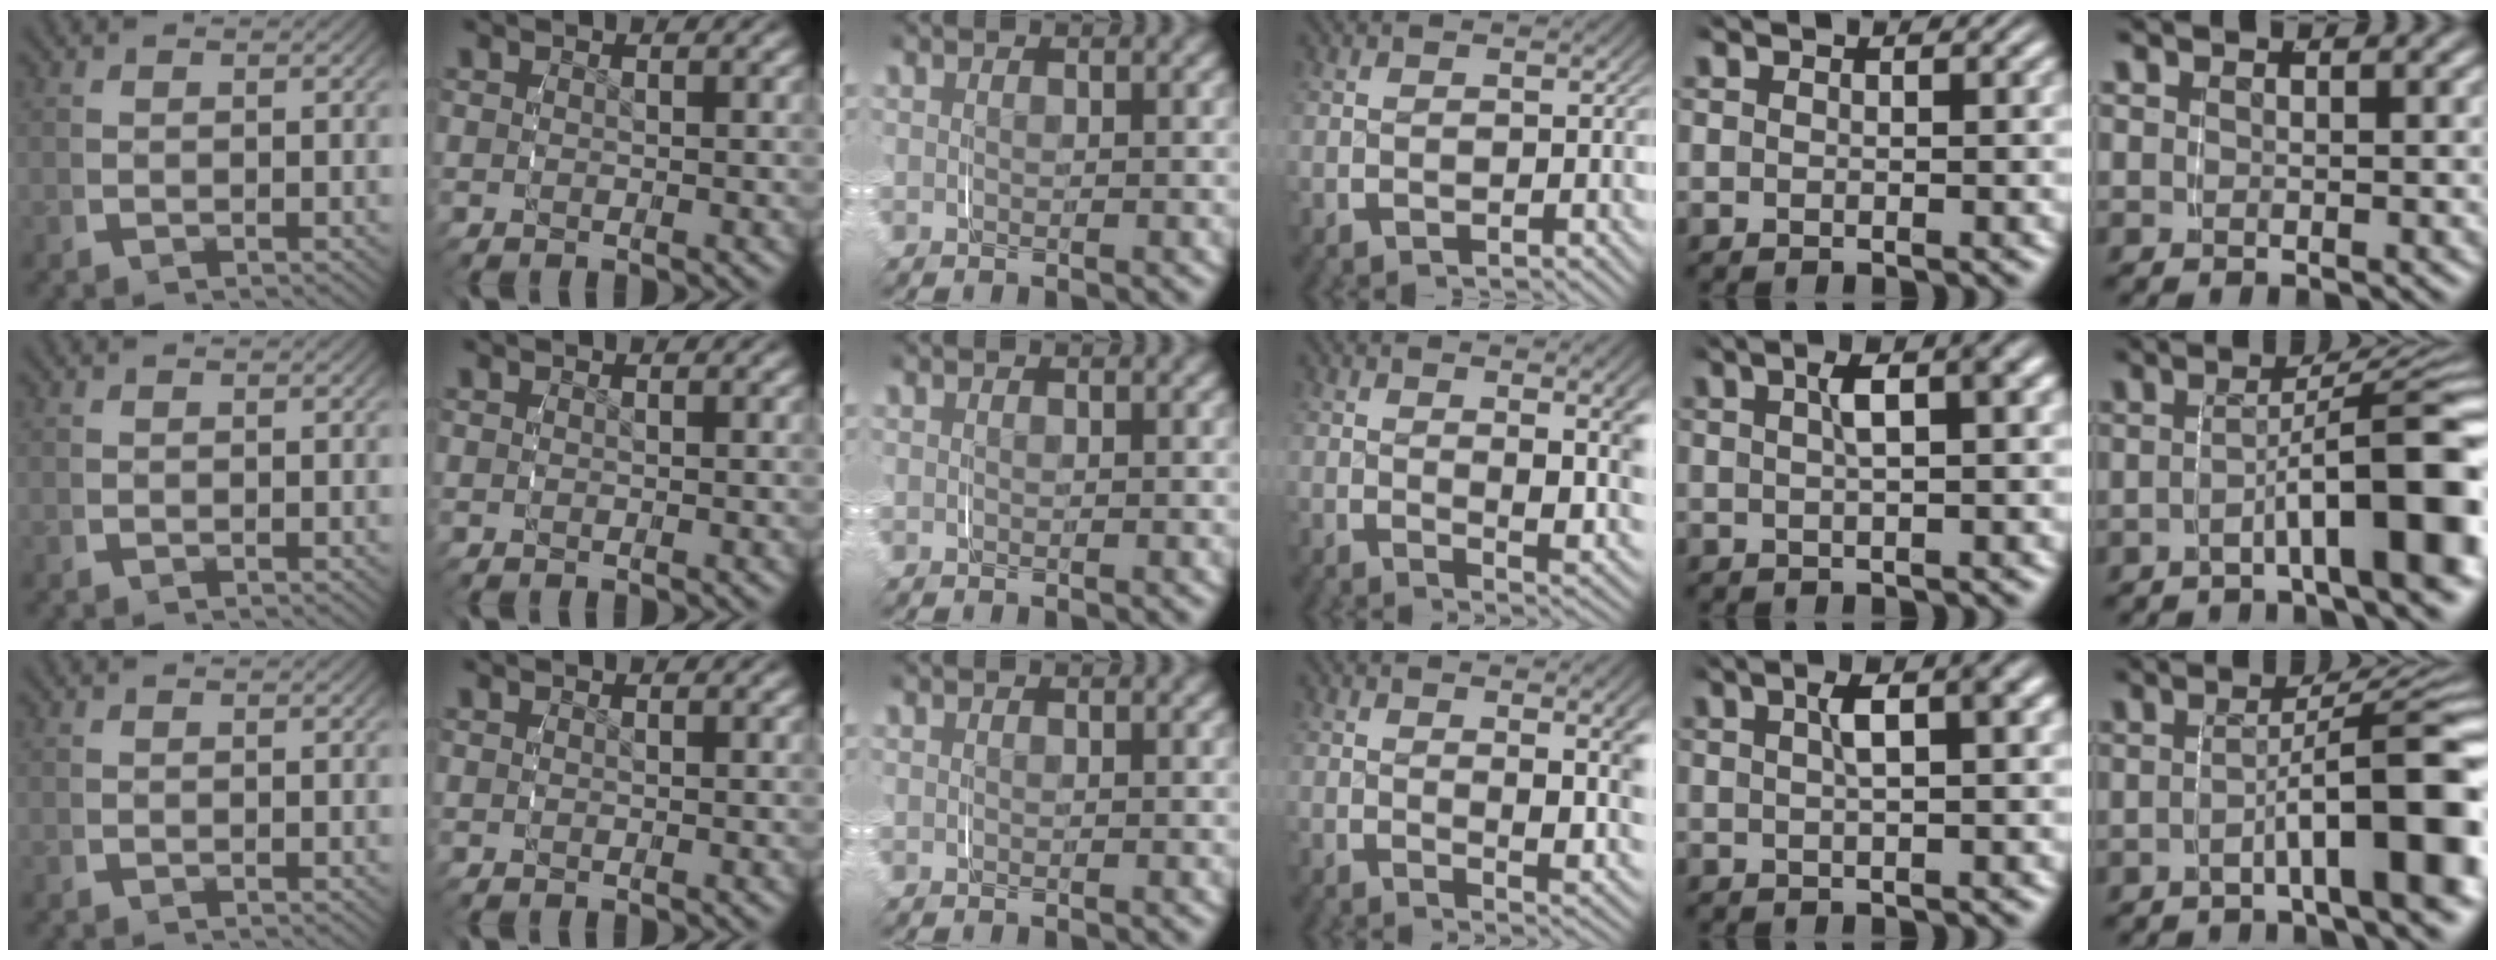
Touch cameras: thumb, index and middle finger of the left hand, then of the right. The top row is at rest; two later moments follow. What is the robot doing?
{"motion": "grasp_and_lifting", "object": "jewelry box"}